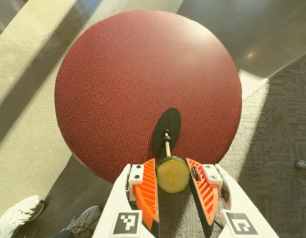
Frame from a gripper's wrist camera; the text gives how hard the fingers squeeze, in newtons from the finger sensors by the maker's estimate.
{"total": 6.6, "left": 6.4, "right": 6.8}